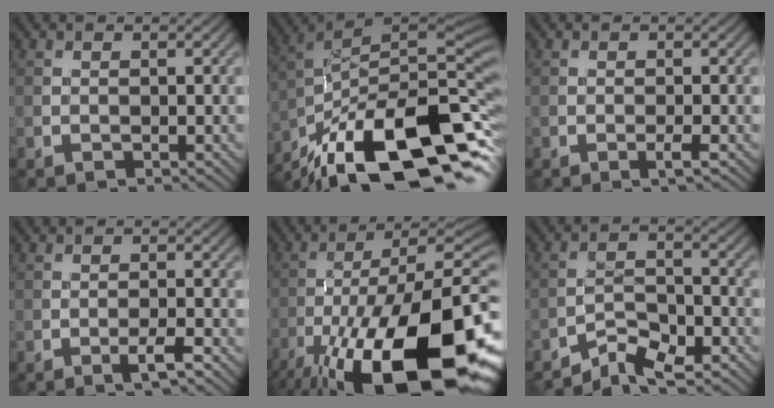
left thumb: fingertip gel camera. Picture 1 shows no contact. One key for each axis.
{"total": 17.8, "fx": -11.7, "fy": 6.2, "fz": 12.0, "tx": -0.211, "ty": 0.003, "tz": -0.190}
{"total": 1.0, "fx": -0.5, "fy": -0.1, "fz": 0.9, "tx": -0.012, "ty": 0.001, "tz": -0.012}
{"total": 2.0, "fx": -1.3, "fy": 0.1, "fz": 1.6, "tx": -0.023, "ty": 0.007, "tz": -0.026}
{"total": 22.6, "fx": -11.3, "fy": 8.2, "fz": 17.8, "tx": -0.287, "ty": -0.036, "tz": -0.176}
{"total": 5.4, "fx": -4.7, "fy": 1.4, "fz": 2.3, "tx": -0.041, "ty": 0.001, "tz": -0.091}